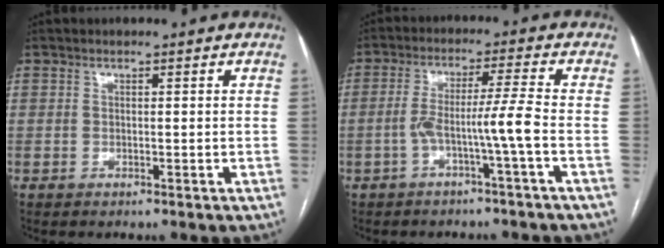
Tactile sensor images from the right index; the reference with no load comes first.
{"total": 5.9, "force": [-2.1, -1.5, 5.3], "torque": [-0.100, 0.018, -0.035]}